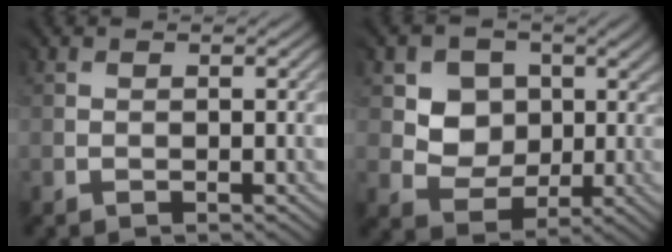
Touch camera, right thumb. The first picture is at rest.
{"total": 6.4, "force": [1.4, 5.8, 2.4], "torque": [-0.062, -0.015, 0.013]}